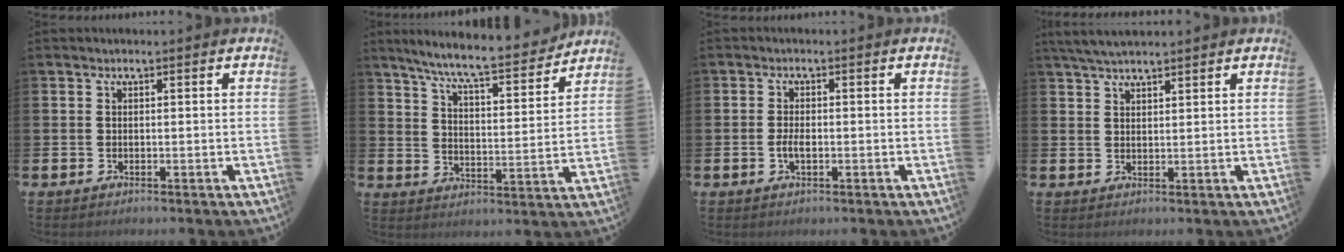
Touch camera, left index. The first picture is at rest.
{"total": 8.2, "force": [7.6, 0.6, 3.1], "torque": [-0.080, -0.052, 0.128]}
{"total": 2.0, "force": [-0.5, 0.9, 1.7], "torque": [-0.027, 0.000, -0.010]}
{"total": 3.9, "force": [3.5, 0.8, 1.6], "torque": [-0.032, -0.006, 0.064]}